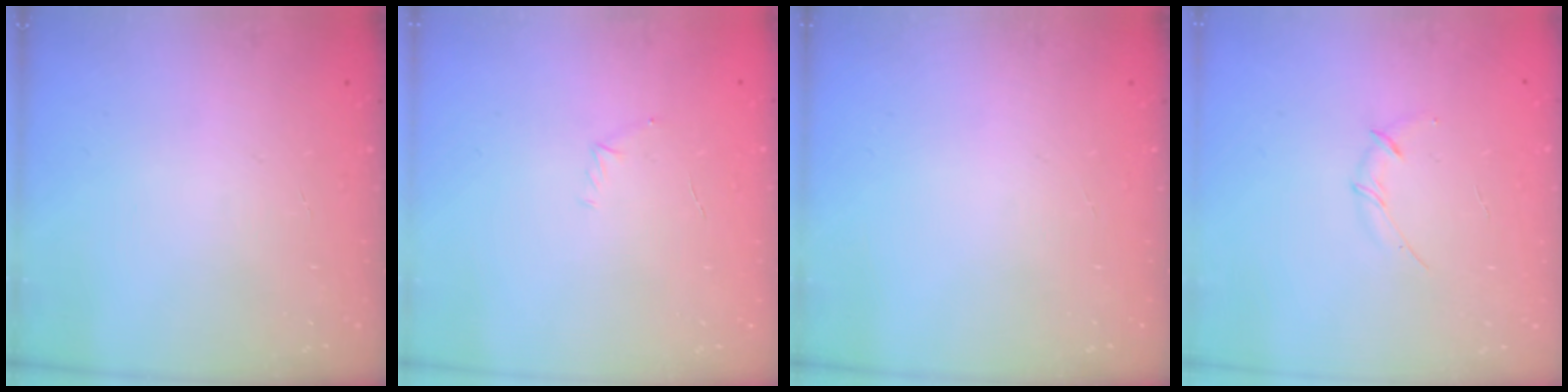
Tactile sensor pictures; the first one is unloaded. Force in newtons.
{"total": 4.7, "press": 4.5, "slide": 1.3}
{"total": 0.0}
{"total": 3.0, "press": 2.9, "slide": 0.8}